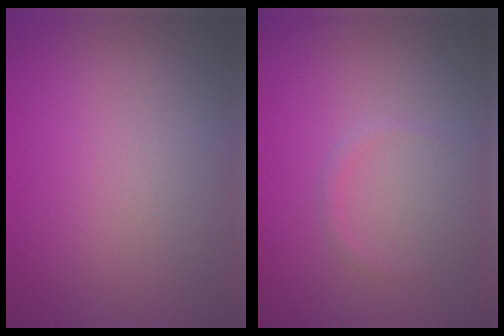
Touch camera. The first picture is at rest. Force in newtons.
{"total": 0.7, "press": 0.7, "slide": 0.1}